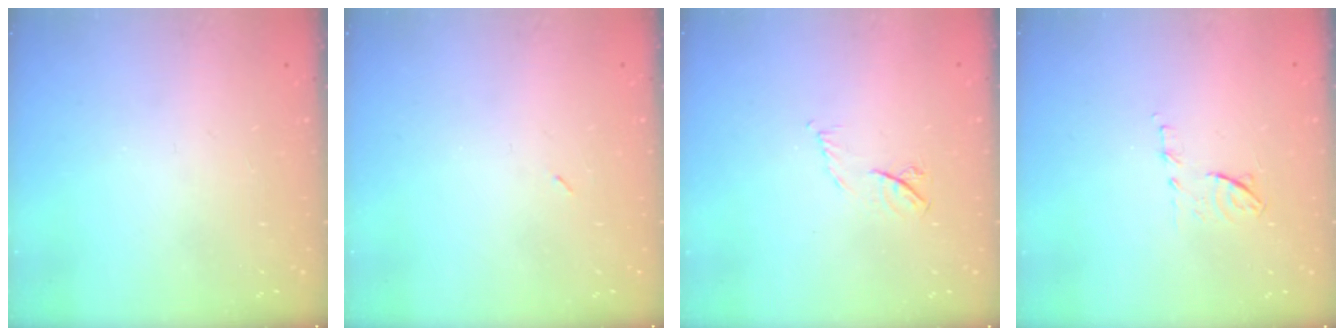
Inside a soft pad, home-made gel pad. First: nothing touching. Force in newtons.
{"total": 2.2, "press": 2.1, "slide": 0.9}
{"total": 5.2, "press": 5.1, "slide": 0.8}
{"total": 6.8, "press": 6.8, "slide": 0.9}